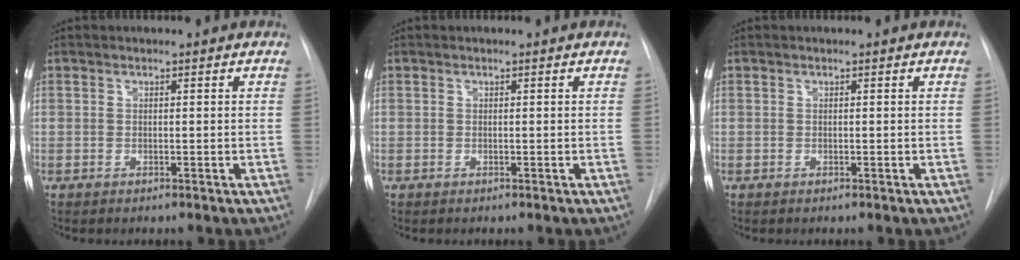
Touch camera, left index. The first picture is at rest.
{"total": 0.0}
{"total": 0.0}